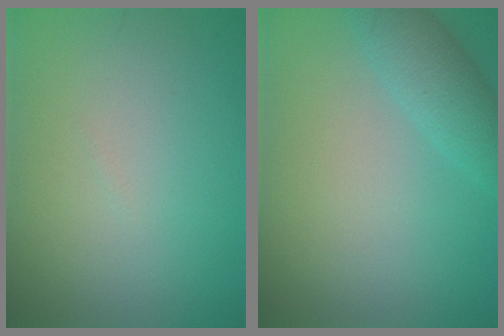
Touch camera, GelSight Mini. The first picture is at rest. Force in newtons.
{"total": 3.0, "press": 3.0, "slide": 0.2}